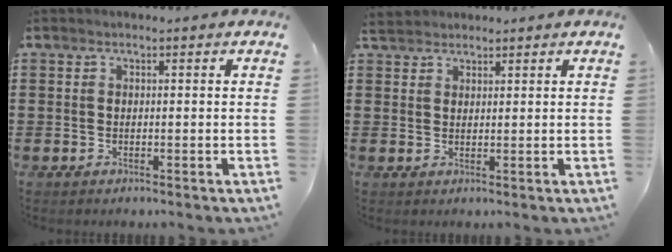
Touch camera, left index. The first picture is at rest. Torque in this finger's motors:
{"motor_torque": [0.38, -0.44, 0.00, 0.00]}